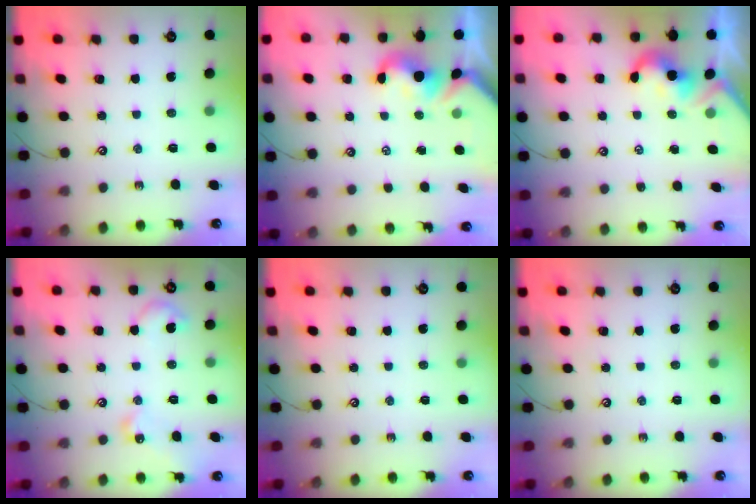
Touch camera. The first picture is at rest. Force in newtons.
{"total": 0.9, "press": 0.5, "slide": 0.7}
{"total": 2.0, "press": 1.9, "slide": 0.5}
{"total": 8.0, "press": 8.0, "slide": 0.1}
{"total": 0.0}
{"total": 0.0}